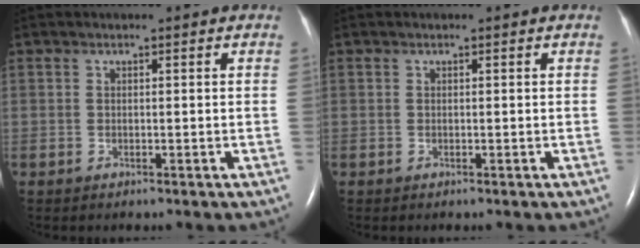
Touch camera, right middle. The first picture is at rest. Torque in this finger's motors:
{"motor_torque": [0.00, 0.00, -0.01, 0.00]}